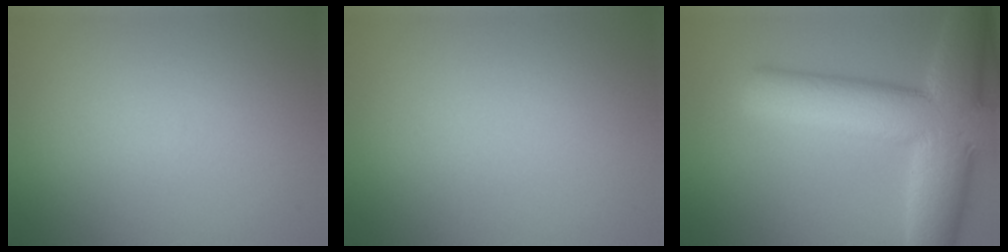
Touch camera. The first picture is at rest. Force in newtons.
{"total": 0.0}
{"total": 13.0, "press": 13.0, "slide": 1.0}